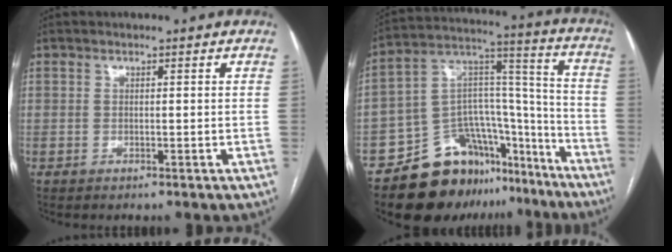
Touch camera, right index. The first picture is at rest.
{"total": 18.8, "force": [-13.6, 10.7, 7.2], "torque": [-0.096, 0.086, -0.214]}